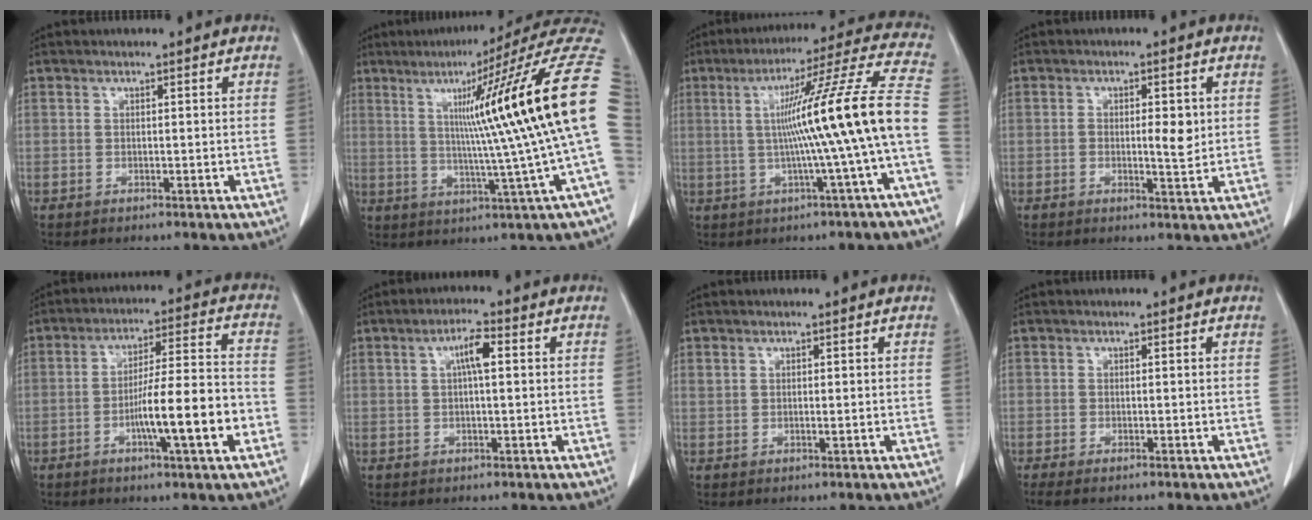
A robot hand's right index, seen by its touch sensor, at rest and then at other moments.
{"total": 21.5, "force": [4.2, -2.7, 20.9], "torque": [-0.221, 0.023, 0.050]}
{"total": 17.0, "force": [-1.2, -2.6, 16.8], "torque": [-0.238, 0.014, -0.025]}
{"total": 3.7, "force": [0.2, 1.1, 3.6], "torque": [-0.056, -0.002, 0.003]}
{"total": 12.3, "force": [-4.0, 0.5, 11.6], "torque": [-0.189, 0.004, -0.064]}
{"total": 3.9, "force": [0.9, 0.6, 3.8], "torque": [-0.069, 0.009, 0.014]}
{"total": 0.8, "force": [0.5, 0.4, 0.5], "torque": [-0.011, 0.000, 0.011]}
{"total": 1.0, "force": [-0.6, 0.1, 0.8], "torque": [-0.017, -0.003, -0.012]}